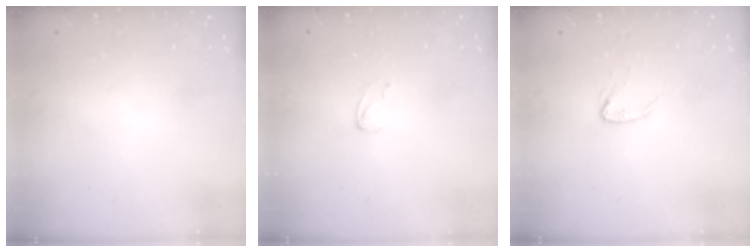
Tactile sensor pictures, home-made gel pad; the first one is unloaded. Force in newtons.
{"total": 2.4, "press": 2.4, "slide": 0.2}
{"total": 4.0, "press": 3.9, "slide": 0.4}